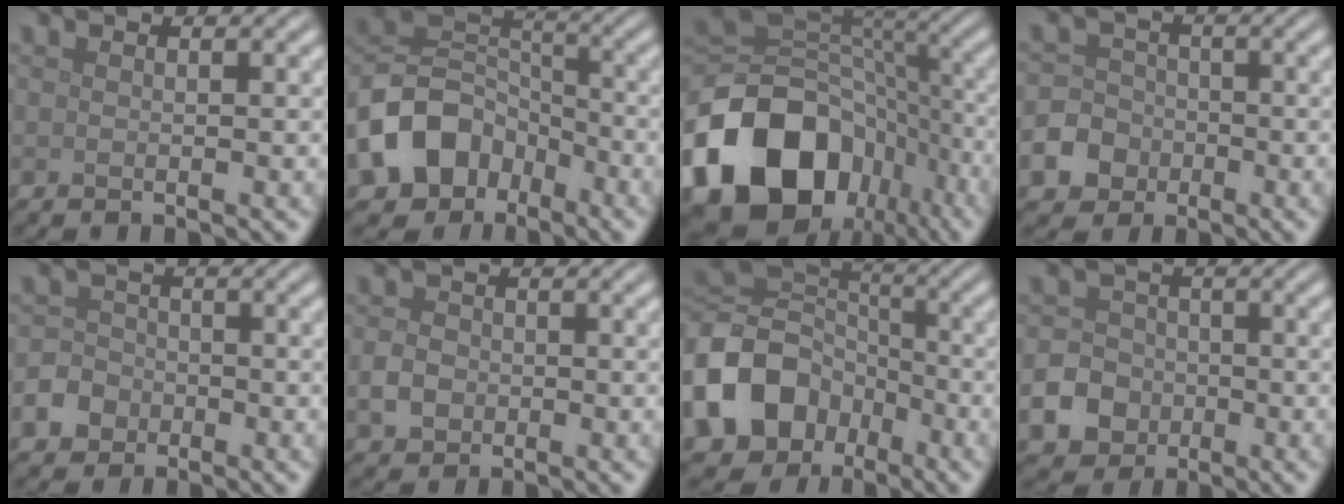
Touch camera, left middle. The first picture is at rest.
{"total": 9.5, "force": [-4.7, 7.0, 4.4], "torque": [-0.084, -0.002, -0.101]}
{"total": 17.7, "force": [-8.0, 13.1, 8.9], "torque": [-0.205, -0.026, -0.134]}
{"total": 6.0, "force": [-2.9, 5.1, 1.3], "torque": [-0.017, -0.011, -0.074]}
{"total": 4.1, "force": [-2.2, 3.3, 1.0], "torque": [-0.007, -0.007, -0.047]}
{"total": 2.3, "force": [-0.6, 1.9, 1.0], "torque": [-0.019, 0.000, -0.017]}
{"total": 14.0, "force": [-5.6, 11.1, 6.5], "torque": [-0.175, -0.011, -0.127]}
{"total": 5.3, "force": [-2.2, 4.5, 1.5], "torque": [-0.018, -0.009, -0.059]}